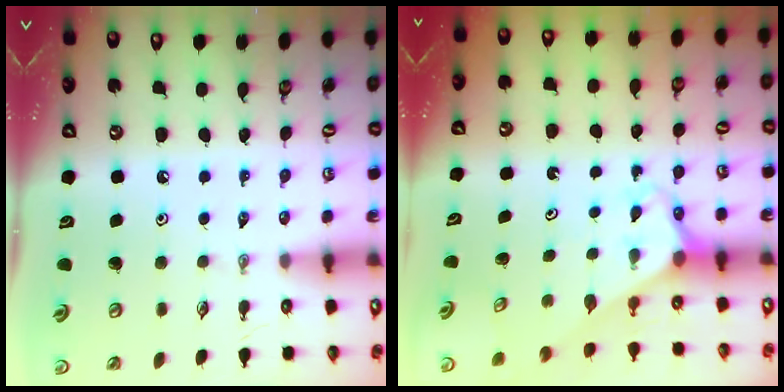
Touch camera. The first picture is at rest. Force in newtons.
{"total": 2.7, "press": 2.7, "slide": 0.1}